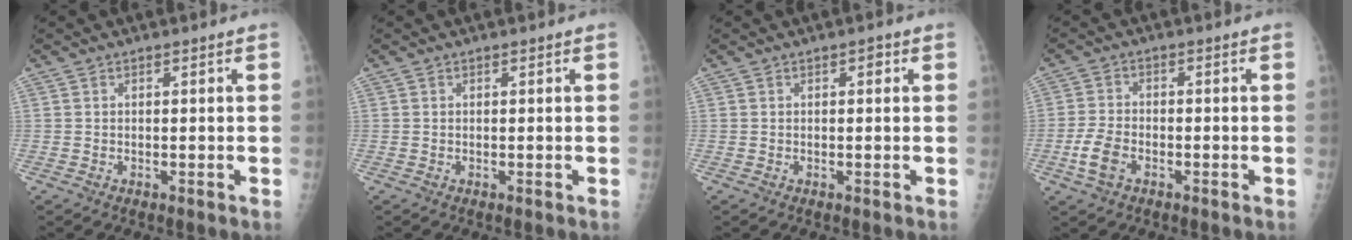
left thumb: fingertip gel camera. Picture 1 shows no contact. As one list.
[{"total": 0.0}, {"total": 1.0, "force": [0.4, 0.6, 0.8], "torque": [-0.005, 0.003, 0.002]}, {"total": 5.1, "force": [-2.3, 3.1, 3.4], "torque": [-0.077, 0.009, -0.046]}]